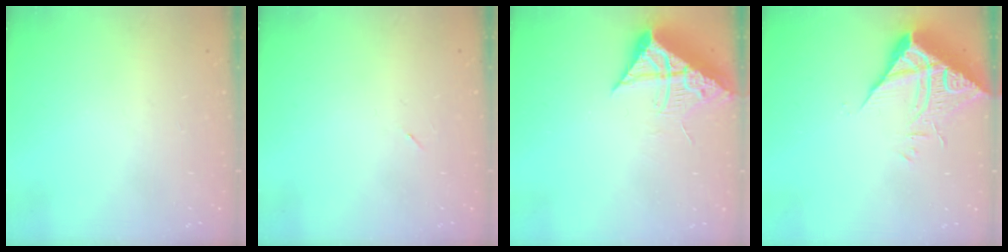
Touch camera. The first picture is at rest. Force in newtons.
{"total": 2.2, "press": 1.9, "slide": 1.2}
{"total": 9.7, "press": 9.7, "slide": 1.0}
{"total": 10.5, "press": 10.4, "slide": 1.0}